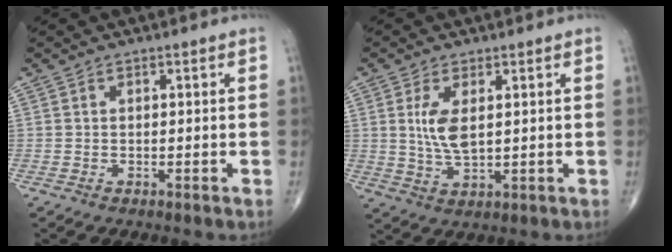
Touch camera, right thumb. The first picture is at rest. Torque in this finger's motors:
{"motor_torque": [-0.59, 0.94, 0.81, 0.24, 0.22]}